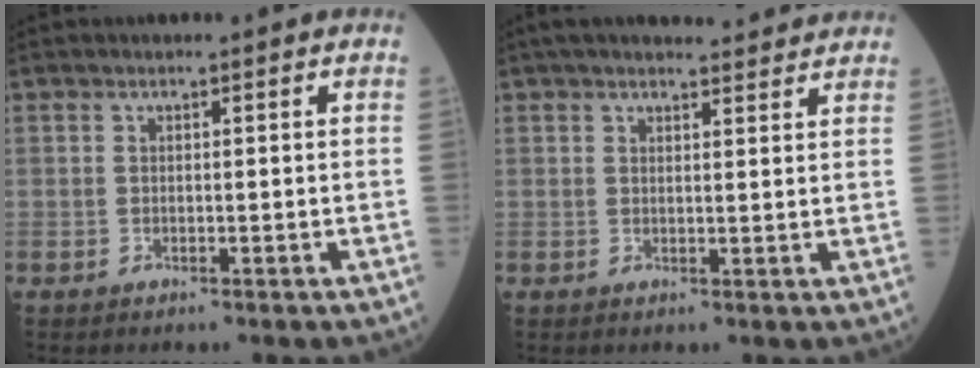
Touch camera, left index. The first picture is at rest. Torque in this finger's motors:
{"motor_torque": [1.05, -1.09, 0.02, 0.00]}